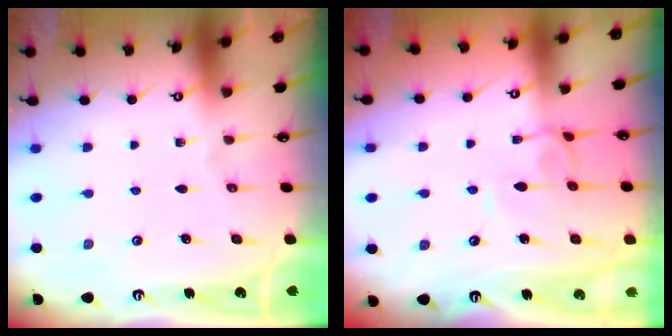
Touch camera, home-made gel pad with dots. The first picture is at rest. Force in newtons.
{"total": 1.9, "press": 1.9, "slide": 0.2}